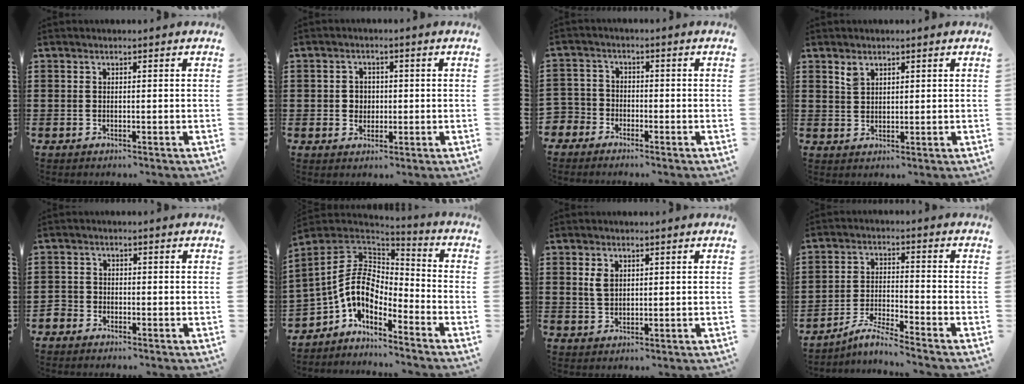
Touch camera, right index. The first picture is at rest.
{"total": 2.7, "force": [-0.1, 2.5, 0.8], "torque": [-0.025, 0.008, -0.006]}
{"total": 3.1, "force": [-2.4, 2.0, -0.2], "torque": [-0.018, 0.001, -0.057]}
{"total": 2.1, "force": [1.6, 1.1, 0.8], "torque": [-0.020, 0.003, 0.031]}
{"total": 2.1, "force": [-1.7, 1.2, 0.0], "torque": [-0.015, -0.001, -0.042]}
{"total": 9.5, "force": [-1.8, 6.4, 6.7], "torque": [-0.174, -0.005, -0.045]}
{"total": 3.0, "force": [0.9, 2.0, 2.1], "torque": [-0.047, 0.008, 0.016]}
{"total": 4.9, "force": [-4.5, 0.0, 1.7], "torque": [-0.045, -0.003, -0.091]}